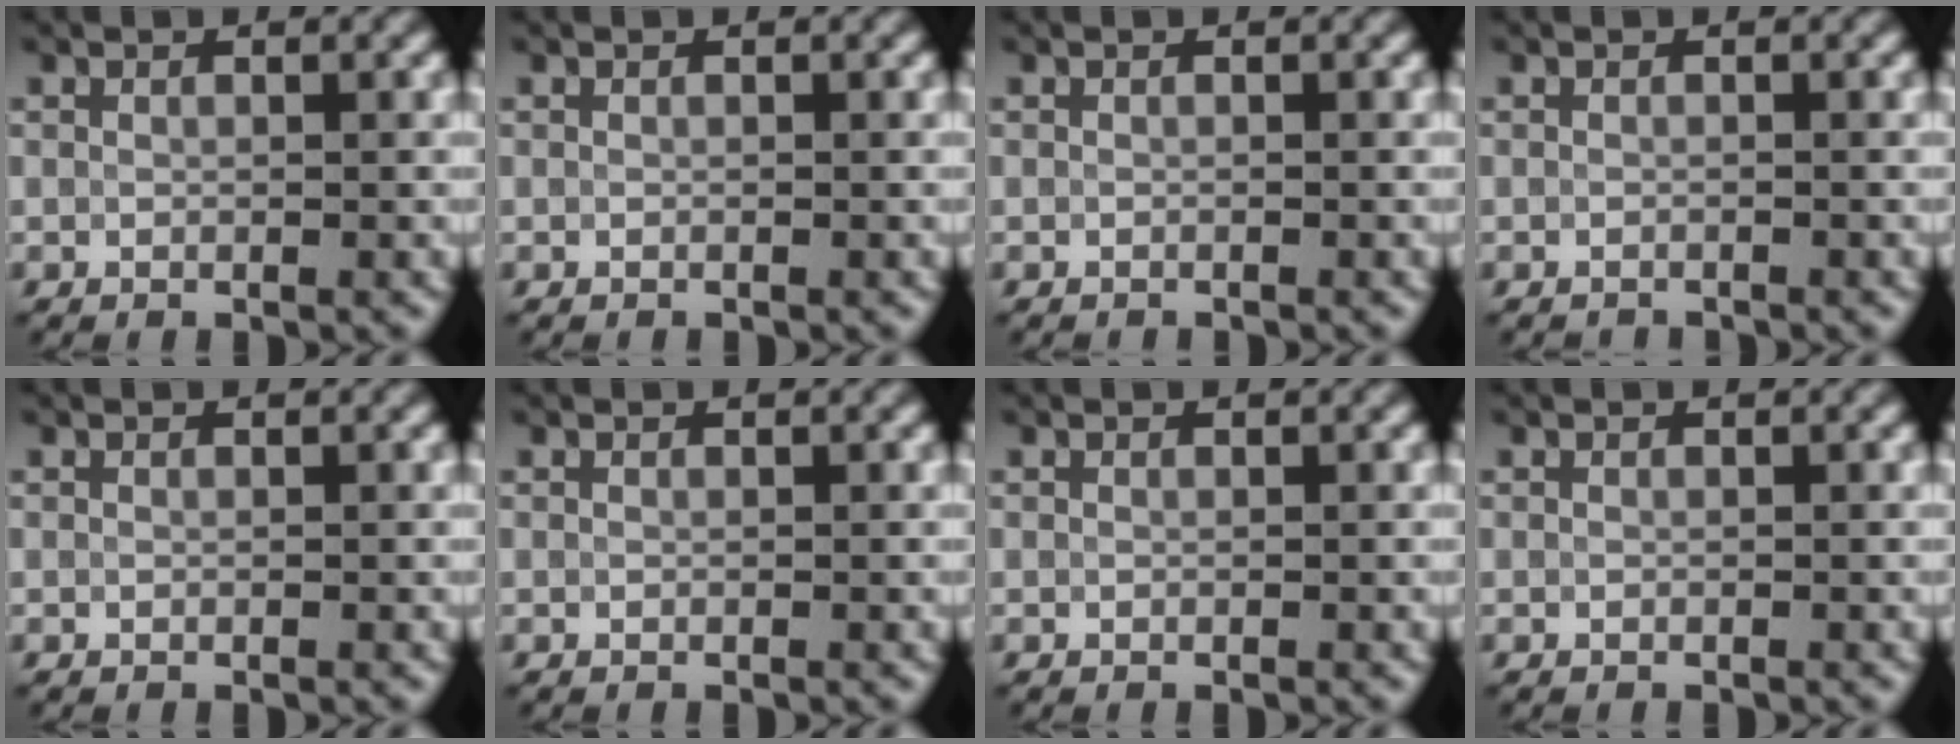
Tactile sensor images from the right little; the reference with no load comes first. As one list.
[{"total": 0.0}, {"total": 0.6, "force": [-0.6, 0.0, 0.0], "torque": [0.004, -0.004, -0.012]}, {"total": 1.1, "force": [-1.1, 0.0, 0.0], "torque": [0.003, -0.008, -0.020]}, {"total": 0.0}, {"total": 0.0}, {"total": 0.0}, {"total": 0.0}]